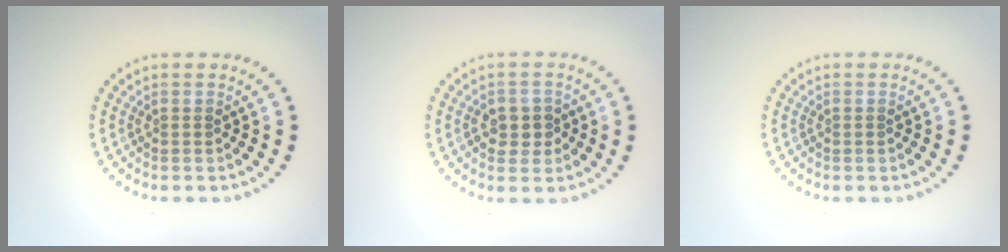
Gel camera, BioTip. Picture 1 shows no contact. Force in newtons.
{"total": 1.9, "press": 1.8, "slide": 0.2}
{"total": 0.0}